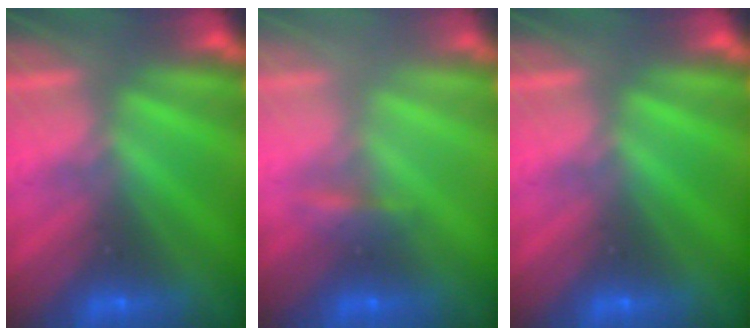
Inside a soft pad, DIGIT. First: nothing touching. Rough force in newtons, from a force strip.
{"total": 2.2}
{"total": 0.0}